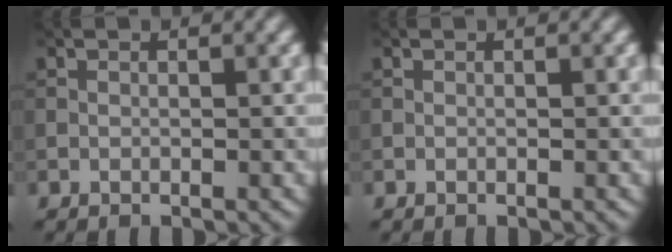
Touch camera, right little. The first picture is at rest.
{"total": 0.0}